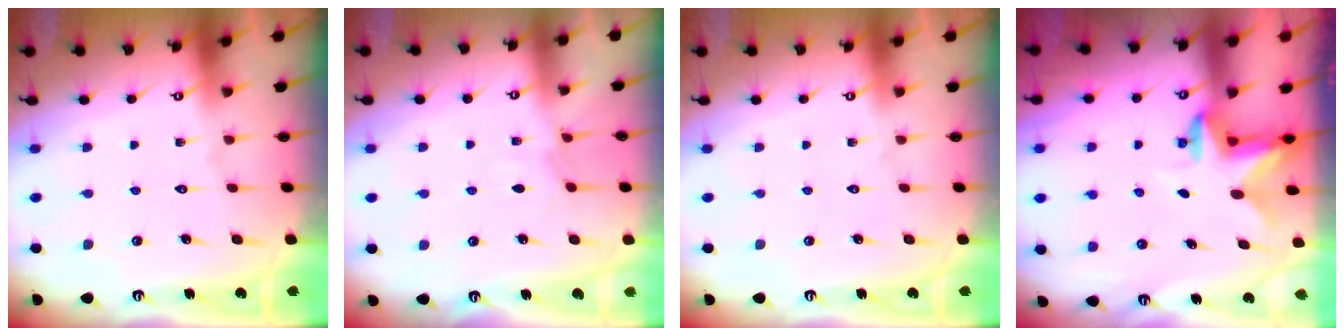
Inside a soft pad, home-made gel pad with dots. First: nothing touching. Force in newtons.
{"total": 5.2, "press": 5.2, "slide": 0.3}
{"total": 0.0}
{"total": 2.8, "press": 2.8, "slide": 0.6}